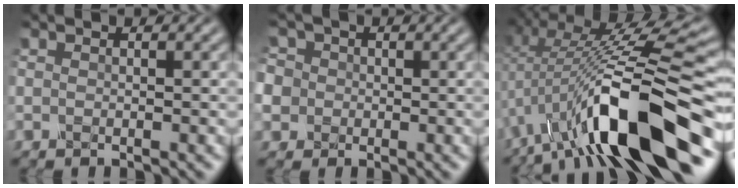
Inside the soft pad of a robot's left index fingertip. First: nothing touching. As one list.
[{"total": 5.0, "force": [0.1, 4.8, 1.5], "torque": [-0.046, 0.030, -0.020]}, {"total": 13.1, "force": [-3.7, 3.4, 12.1], "torque": [-0.204, 0.011, -0.057]}]